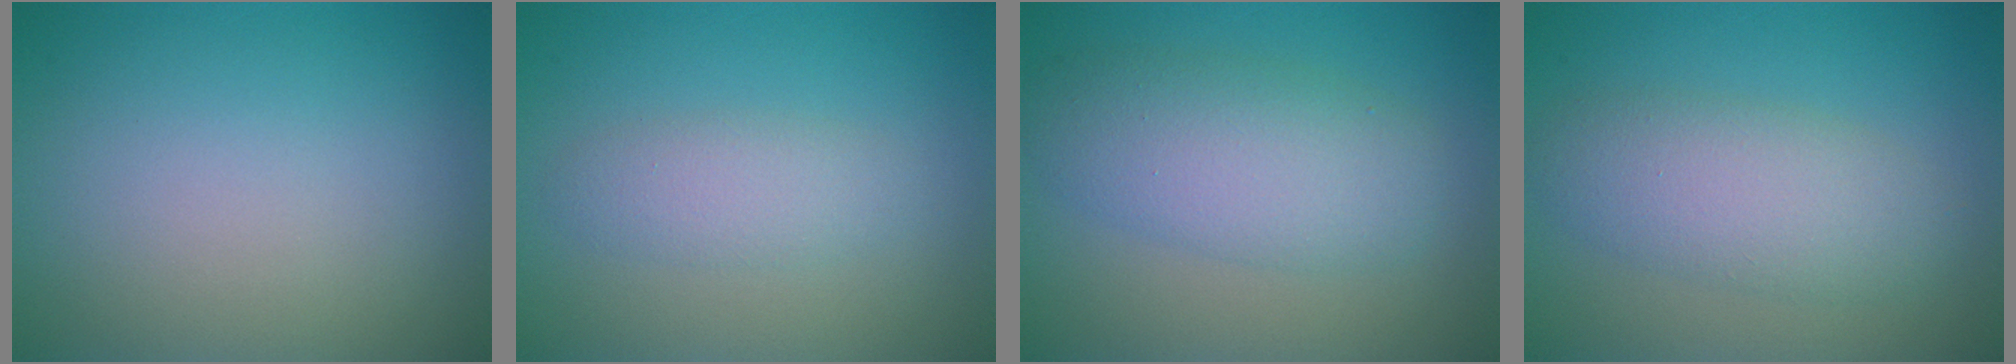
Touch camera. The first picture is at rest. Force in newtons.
{"total": 2.3, "press": 2.3, "slide": 0.0}
{"total": 5.5, "press": 5.5, "slide": 0.2}
{"total": 4.7, "press": 4.7, "slide": 0.1}